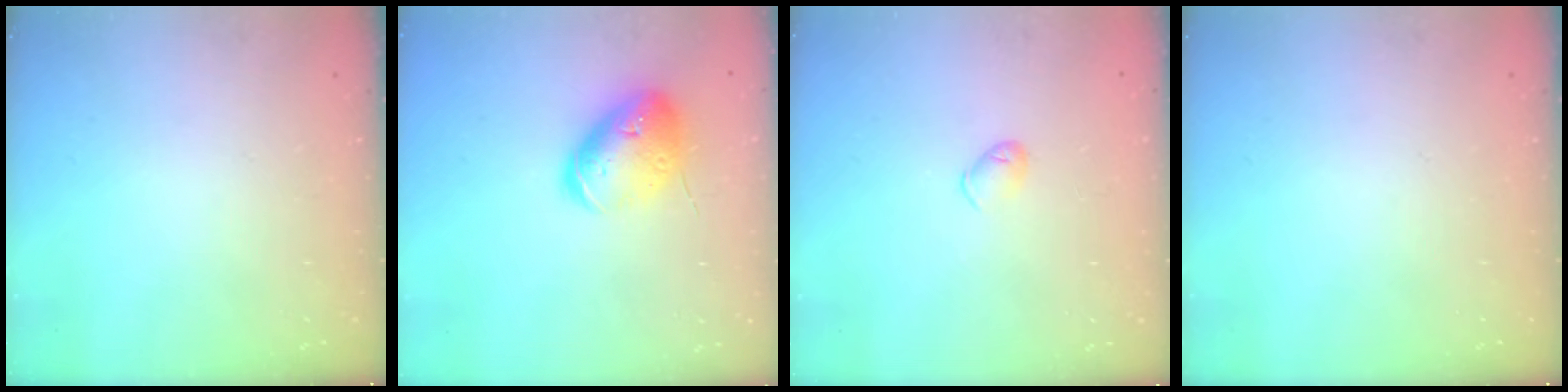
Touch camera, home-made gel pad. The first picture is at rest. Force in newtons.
{"total": 15.5, "press": 15.3, "slide": 2.4}
{"total": 4.4, "press": 4.3, "slide": 0.9}
{"total": 0.0}